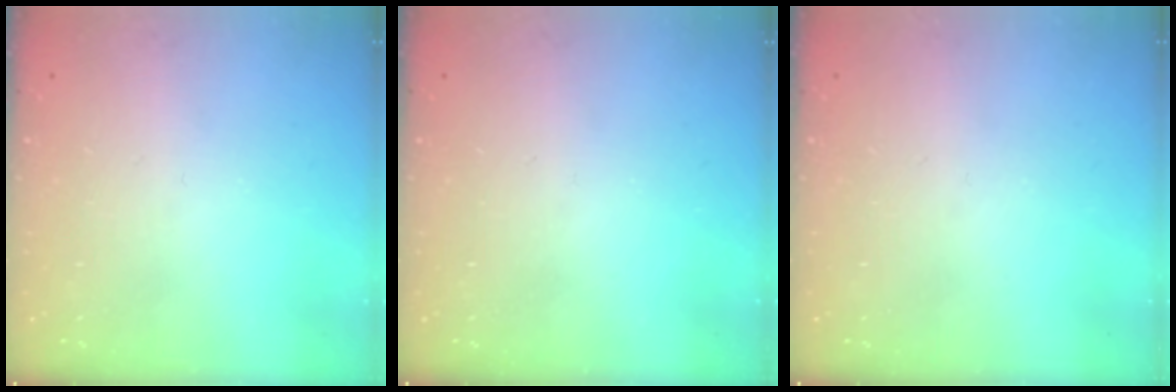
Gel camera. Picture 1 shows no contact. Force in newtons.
{"total": 0.0}
{"total": 0.0}